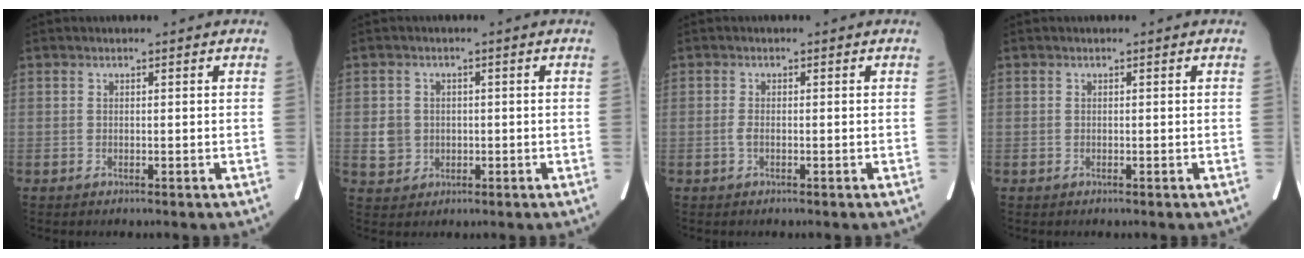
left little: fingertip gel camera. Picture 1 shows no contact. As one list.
[{"total": 3.7, "force": [-0.2, 3.6, 0.9], "torque": [-0.020, 0.006, 0.008]}, {"total": 0.9, "force": [-0.3, 0.3, 0.8], "torque": [-0.021, 0.000, -0.007]}, {"total": 0.0}]